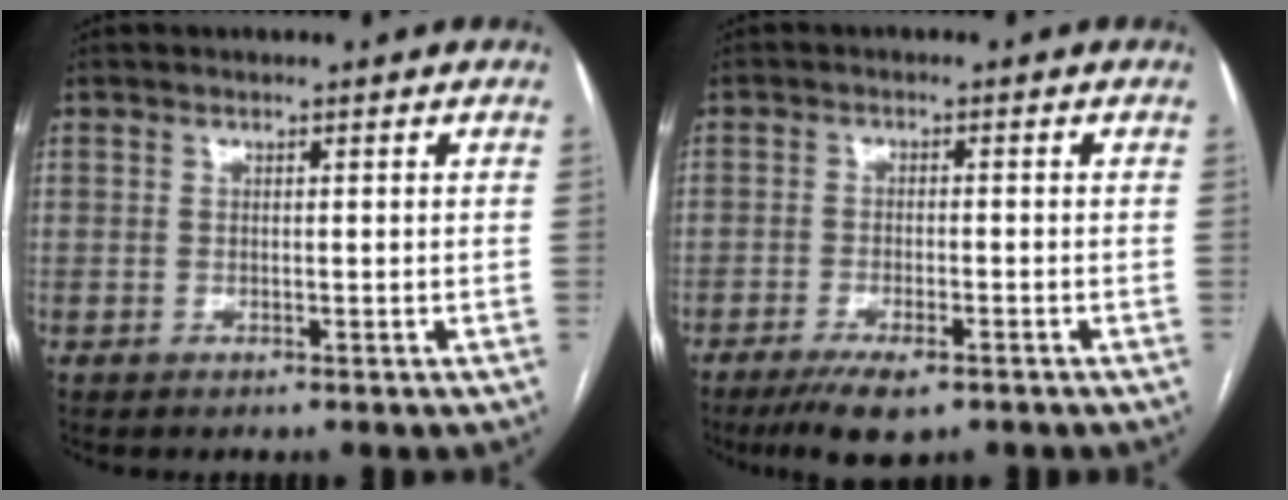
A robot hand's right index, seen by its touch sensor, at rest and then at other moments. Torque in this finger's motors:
{"motor_torque": [0.70, -0.50, 0.17, 0.06]}